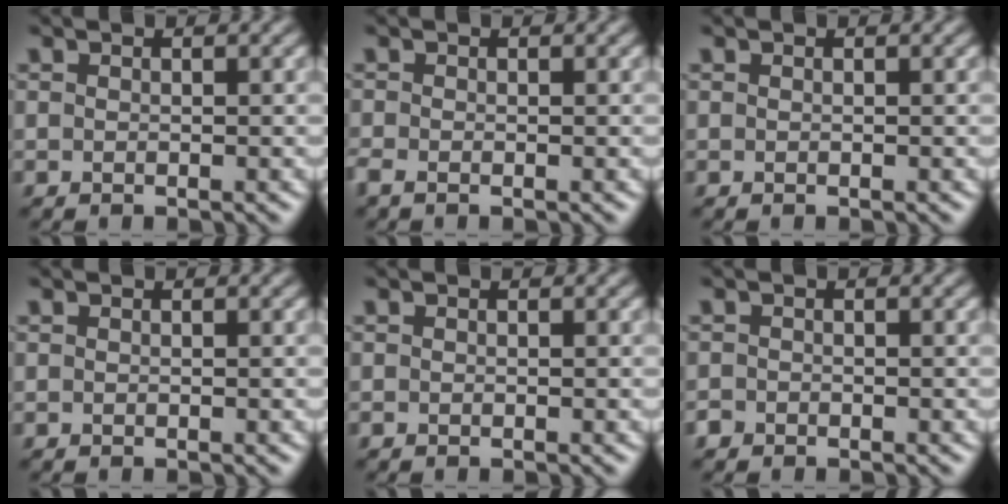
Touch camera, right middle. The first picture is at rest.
{"total": 1.1, "force": [-0.8, 0.3, 0.7], "torque": [-0.021, -0.009, -0.021]}
{"total": 0.0}
{"total": 0.0}
{"total": 0.0}
{"total": 0.8, "force": [-0.6, 0.5, 0.0], "torque": [0.003, -0.003, -0.012]}